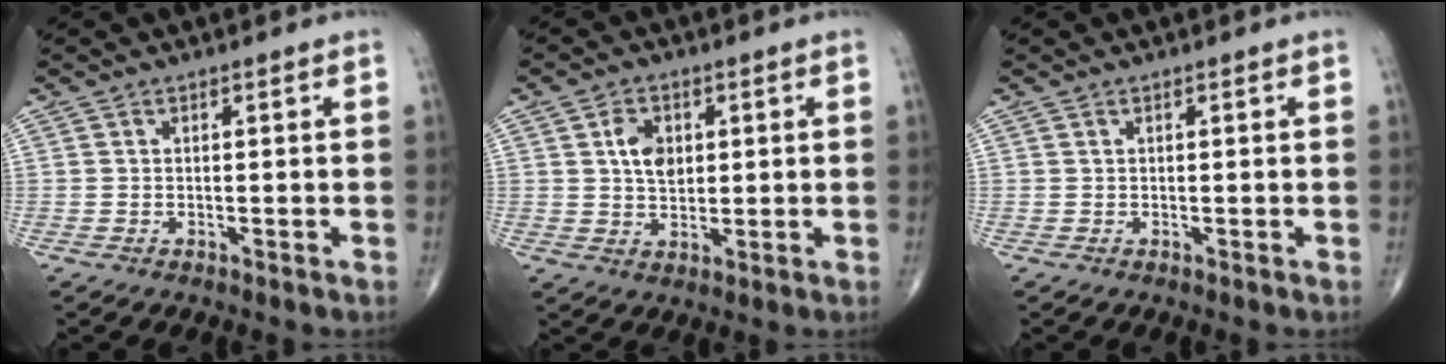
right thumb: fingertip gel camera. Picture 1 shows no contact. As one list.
[{"total": 5.6, "force": [1.4, 3.9, 3.9], "torque": [-0.052, -0.007, 0.023]}, {"total": 0.0}]